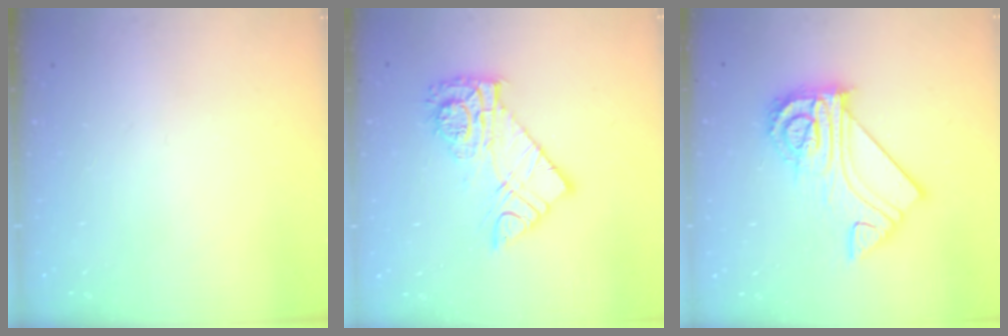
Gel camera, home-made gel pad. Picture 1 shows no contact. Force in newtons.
{"total": 11.4, "press": 11.3, "slide": 1.0}
{"total": 16.7, "press": 16.6, "slide": 1.4}